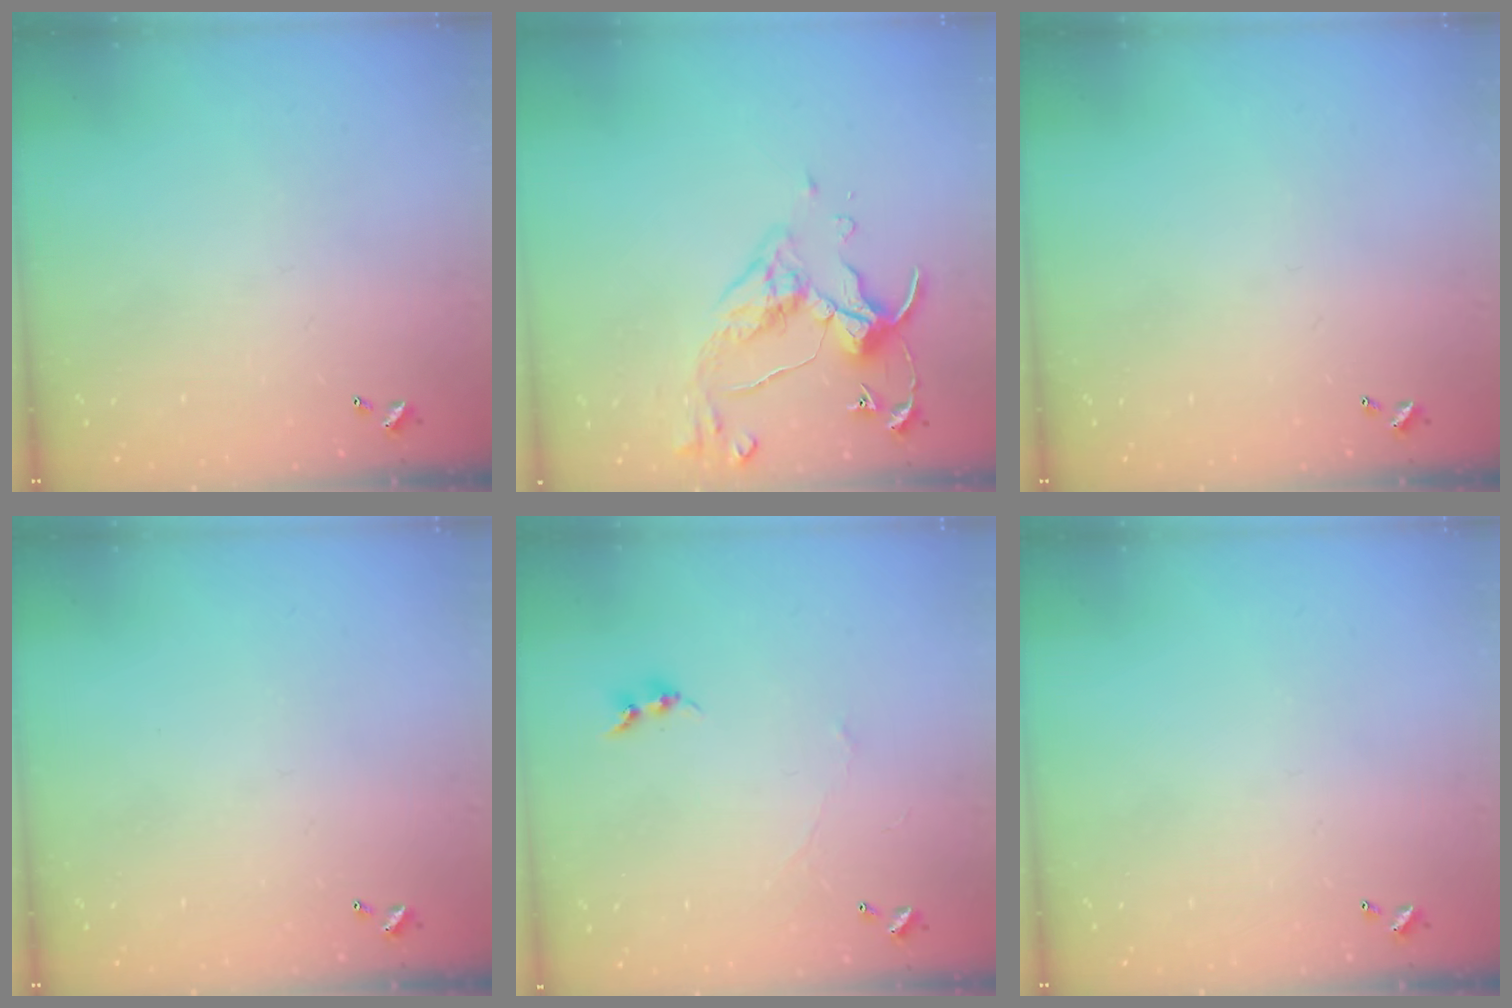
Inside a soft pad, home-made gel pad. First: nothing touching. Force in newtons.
{"total": 5.3, "press": 5.2, "slide": 1.0}
{"total": 0.0}
{"total": 0.0}
{"total": 1.5, "press": 1.4, "slide": 0.5}
{"total": 0.0}